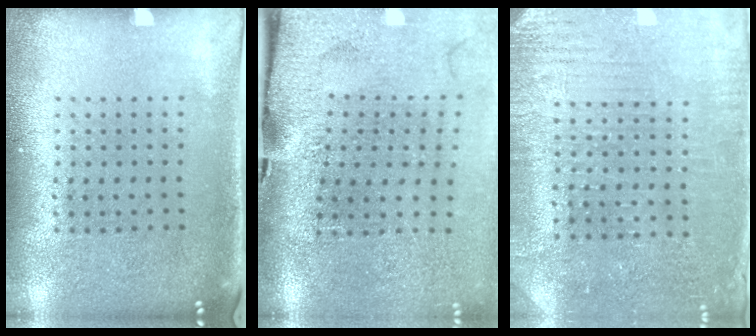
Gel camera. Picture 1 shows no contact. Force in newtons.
{"total": 4.0, "press": 3.2, "slide": 2.4}
{"total": 3.1, "press": 3.1, "slide": 0.3}